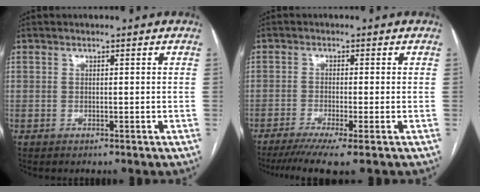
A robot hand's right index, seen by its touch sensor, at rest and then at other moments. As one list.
[{"total": 7.1, "force": [-5.0, -0.4, 5.1], "torque": [-0.078, -0.015, -0.081]}]